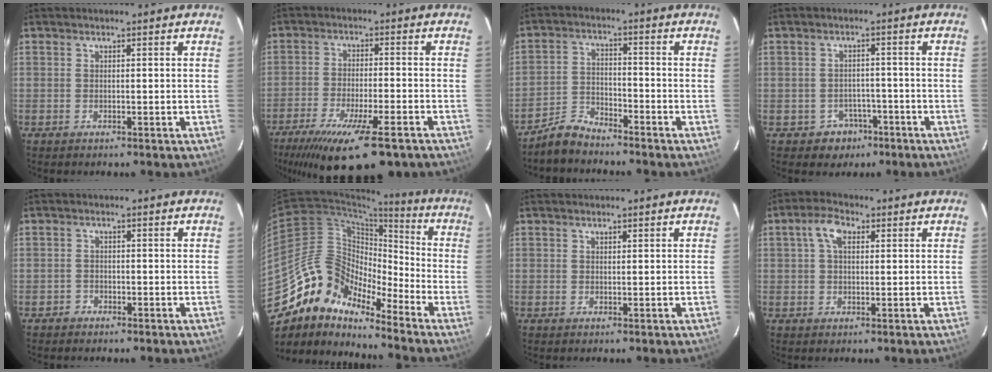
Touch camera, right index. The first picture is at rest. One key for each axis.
{"total": 17.4, "fx": -11.9, "fy": 4.1, "fz": 12.0, "tx": -0.232, "ty": -0.058, "tz": -0.192}
{"total": 5.1, "fx": -4.9, "fy": 1.2, "fz": 1.1, "tx": -0.028, "ty": 0.012, "tz": -0.097}
{"total": 4.9, "fx": -2.6, "fy": 4.2, "fz": 0.2, "tx": -0.015, "ty": 0.025, "tz": -0.026}
{"total": 1.3, "fx": -1.1, "fy": 0.8, "fz": -0.1, "tx": -0.002, "ty": 0.006, "tz": -0.020}
{"total": 13.1, "fx": -11.5, "fy": 5.2, "fz": 3.5, "tx": -0.060, "ty": 0.024, "tz": -0.235}
{"total": 0.5, "fx": 0.5, "fy": 0.2, "fz": 0.2, "tx": -0.003, "ty": 0.002, "tz": 0.009}
{"total": 4.6, "fx": 1.5, "fy": 2.6, "fz": 3.5, "tx": -0.068, "ty": 0.017, "tz": 0.027}